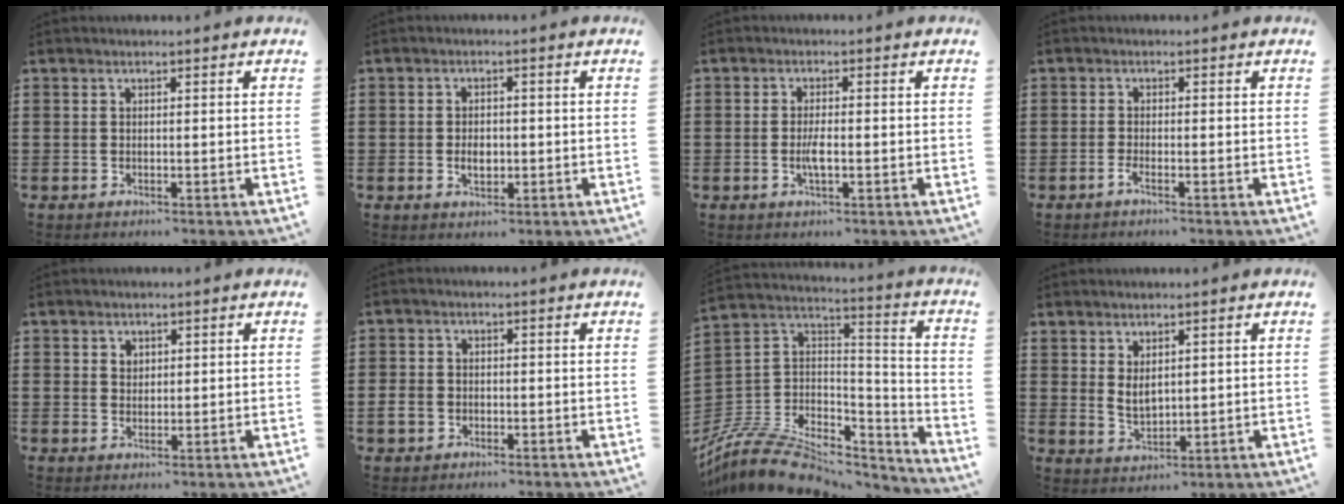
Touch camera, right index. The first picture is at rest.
{"total": 2.8, "force": [-0.4, 1.8, 2.1], "torque": [-0.034, 0.000, -0.010]}
{"total": 2.9, "force": [-0.6, 0.8, 2.8], "torque": [-0.062, -0.006, -0.014]}
{"total": 1.5, "force": [-0.9, 0.0, 1.1], "torque": [-0.029, -0.008, -0.018]}
{"total": 1.5, "force": [0.9, 1.1, 0.2], "torque": [-0.007, 0.004, 0.019]}
{"total": 2.6, "force": [-1.1, 2.0, 1.2], "torque": [-0.042, -0.005, -0.026]}
{"total": 10.3, "force": [-7.8, 4.8, 4.7], "torque": [-0.104, 0.016, -0.151]}
{"total": 2.8, "force": [1.5, 1.5, 1.7], "torque": [-0.029, 0.000, 0.027]}